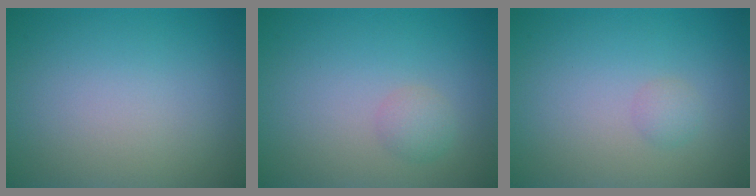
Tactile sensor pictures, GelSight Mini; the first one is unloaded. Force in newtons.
{"total": 1.3, "press": 1.3, "slide": 0.1}
{"total": 1.0, "press": 1.0, "slide": 0.0}